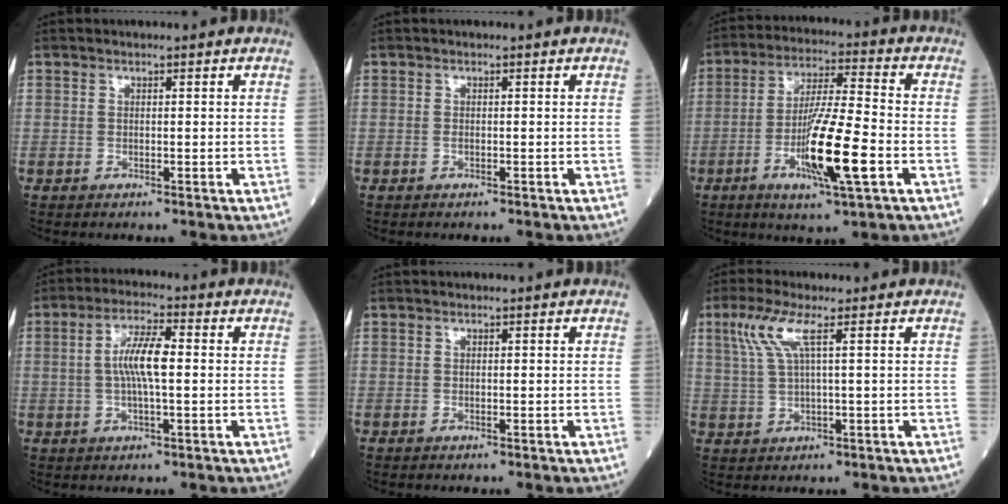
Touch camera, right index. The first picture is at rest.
{"total": 0.0}
{"total": 12.7, "force": [-4.1, 0.6, 12.0], "torque": [-0.223, -0.014, -0.074]}
{"total": 6.8, "force": [0.3, 1.2, 6.6], "torque": [-0.132, 0.010, 0.002]}
{"total": 0.0}
{"total": 5.2, "force": [2.2, 0.3, 4.7], "torque": [-0.112, 0.011, 0.049]}